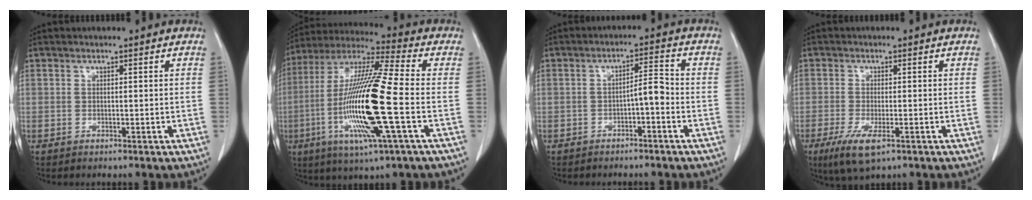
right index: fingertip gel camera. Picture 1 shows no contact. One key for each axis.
{"total": 19.6, "fx": -4.2, "fy": 0.7, "fz": 19.2, "tx": -0.396, "ty": -0.014, "tz": -0.087}
{"total": 3.7, "fx": -1.4, "fy": 0.7, "fz": 3.3, "tx": -0.049, "ty": 0.013, "tz": -0.021}
{"total": 6.0, "fx": -3.2, "fy": 1.6, "fz": 4.8, "tx": -0.092, "ty": -0.016, "tz": -0.050}